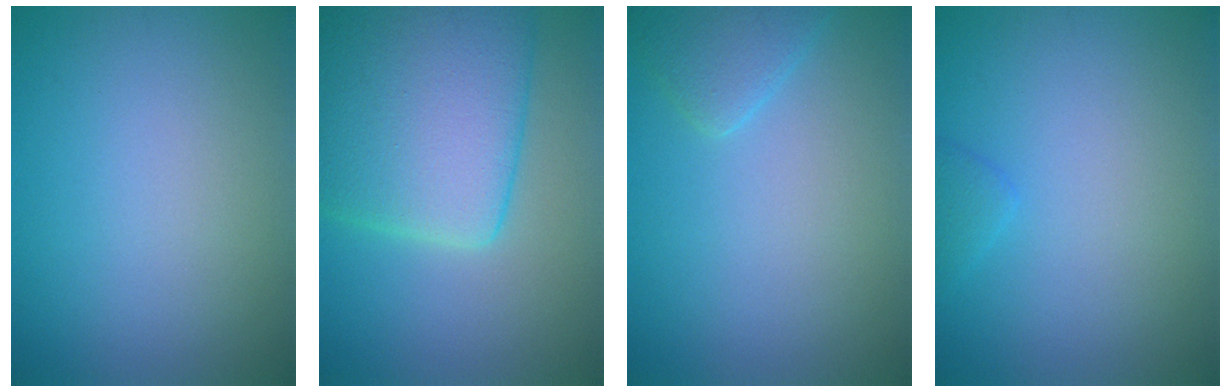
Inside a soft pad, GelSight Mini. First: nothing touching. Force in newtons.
{"total": 11.0, "press": 10.9, "slide": 0.7}
{"total": 2.1, "press": 2.1, "slide": 0.1}
{"total": 1.0, "press": 1.0, "slide": 0.1}